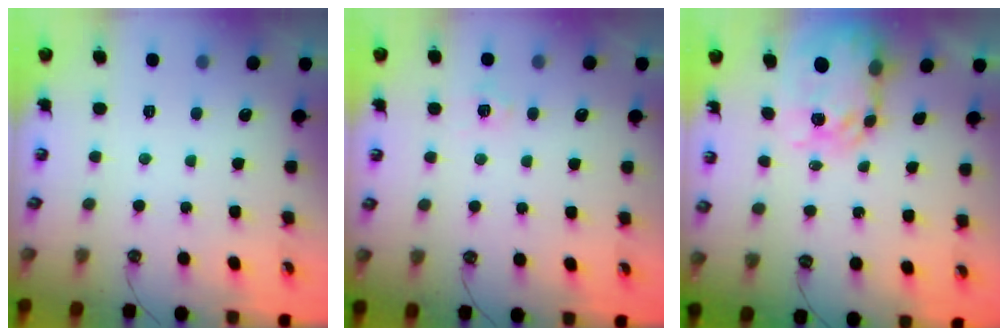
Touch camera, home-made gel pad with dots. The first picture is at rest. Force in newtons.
{"total": 6.1, "press": 6.1, "slide": 0.6}
{"total": 9.2, "press": 9.1, "slide": 0.8}